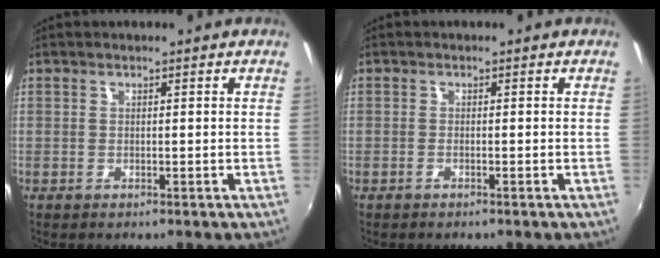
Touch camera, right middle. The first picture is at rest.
{"total": 0.8, "force": [-0.6, -0.3, 0.5], "torque": [-0.007, 0.000, -0.013]}